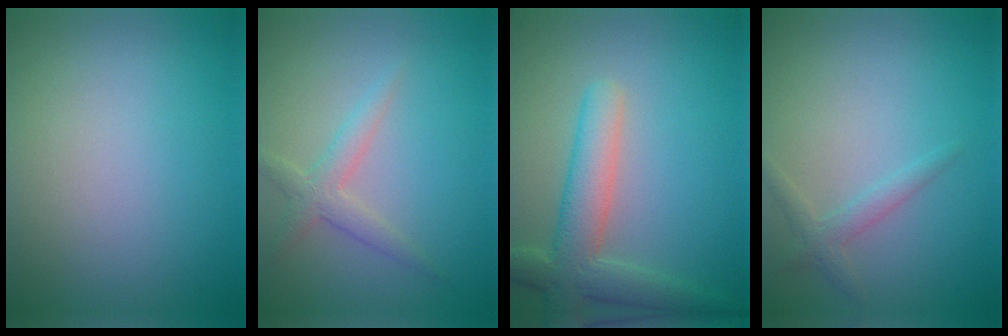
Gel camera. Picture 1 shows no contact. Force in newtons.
{"total": 2.2, "press": 2.2, "slide": 0.0}
{"total": 5.1, "press": 5.1, "slide": 0.2}
{"total": 1.6, "press": 1.6, "slide": 0.1}